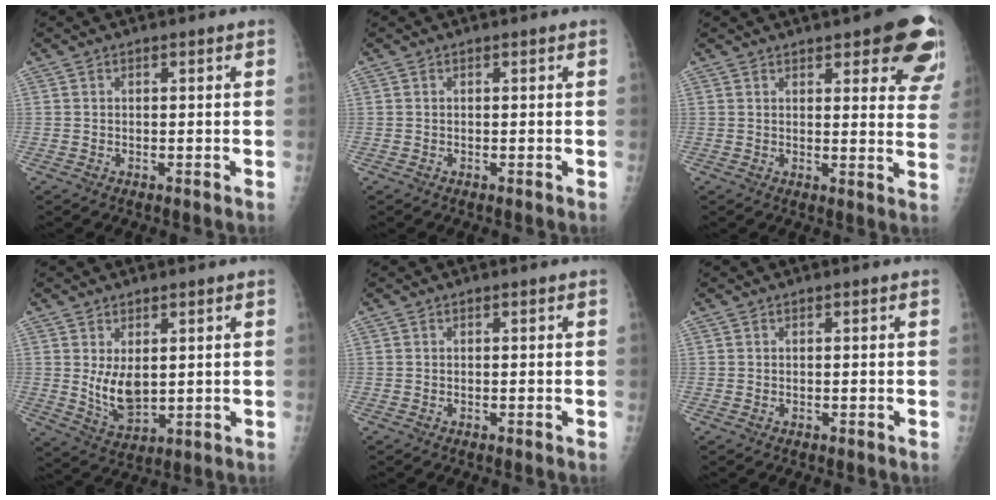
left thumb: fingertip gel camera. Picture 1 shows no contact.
{"total": 0.0}
{"total": 15.2, "force": [8.9, 4.8, 11.4], "torque": [-0.104, -0.036, 0.094]}
{"total": 6.8, "force": [1.3, 3.9, 5.5], "torque": [-0.084, -0.023, 0.039]}
{"total": 0.0}
{"total": 0.0}